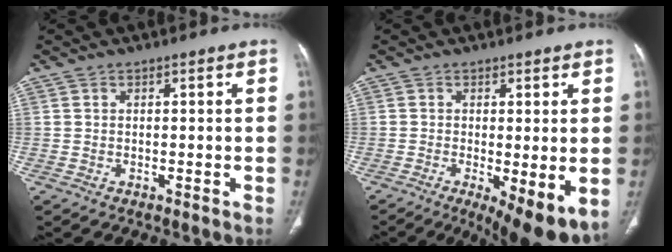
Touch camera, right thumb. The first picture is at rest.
{"total": 10.4, "force": [-3.2, 3.0, 9.4], "torque": [-0.139, -0.024, -0.044]}